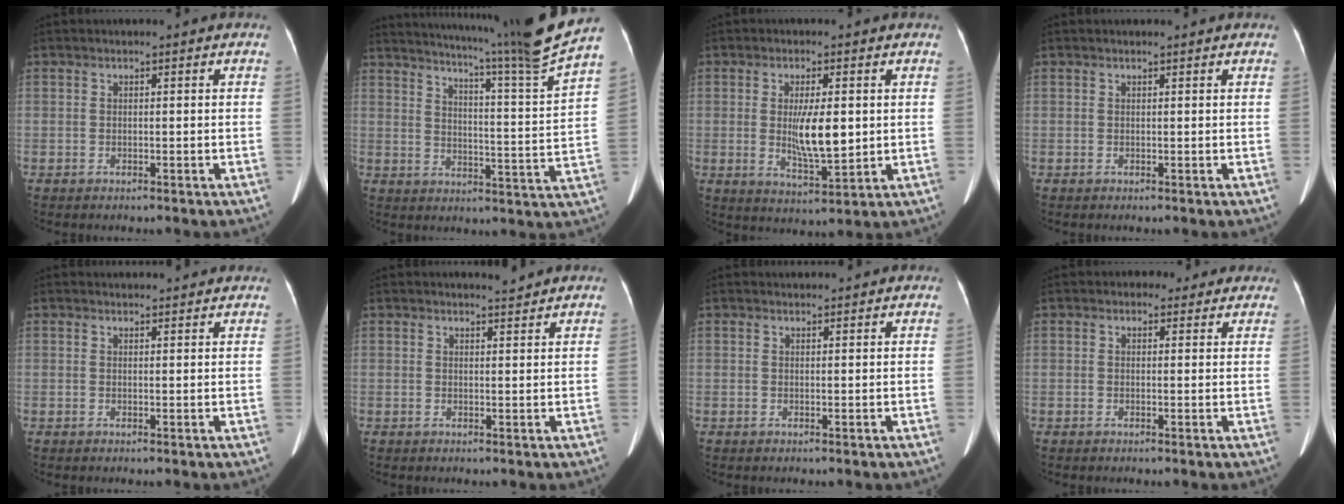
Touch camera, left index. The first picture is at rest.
{"total": 19.4, "force": [16.5, -3.3, 9.7], "torque": [-0.161, -0.067, 0.213]}
{"total": 7.2, "force": [0.4, 1.6, 7.0], "torque": [-0.126, -0.018, 0.013]}
{"total": 0.9, "force": [0.8, 0.0, 0.3], "torque": [-0.009, 0.004, 0.011]}
{"total": 5.0, "force": [4.9, 0.7, 0.9], "torque": [-0.011, 0.023, 0.053]}
{"total": 1.7, "force": [1.6, -0.3, 0.1], "torque": [-0.005, -0.012, 0.027]}
{"total": 2.1, "force": [2.1, 0.1, 0.1], "torque": [-0.009, 0.018, 0.031]}
{"total": 3.6, "force": [2.9, 2.1, 0.3], "torque": [0.008, 0.000, 0.022]}